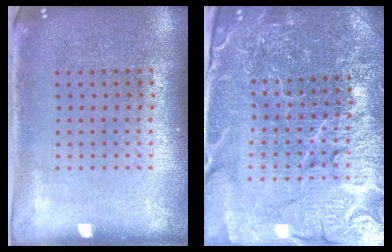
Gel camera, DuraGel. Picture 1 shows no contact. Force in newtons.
{"total": 5.7, "press": 5.2, "slide": 2.3}